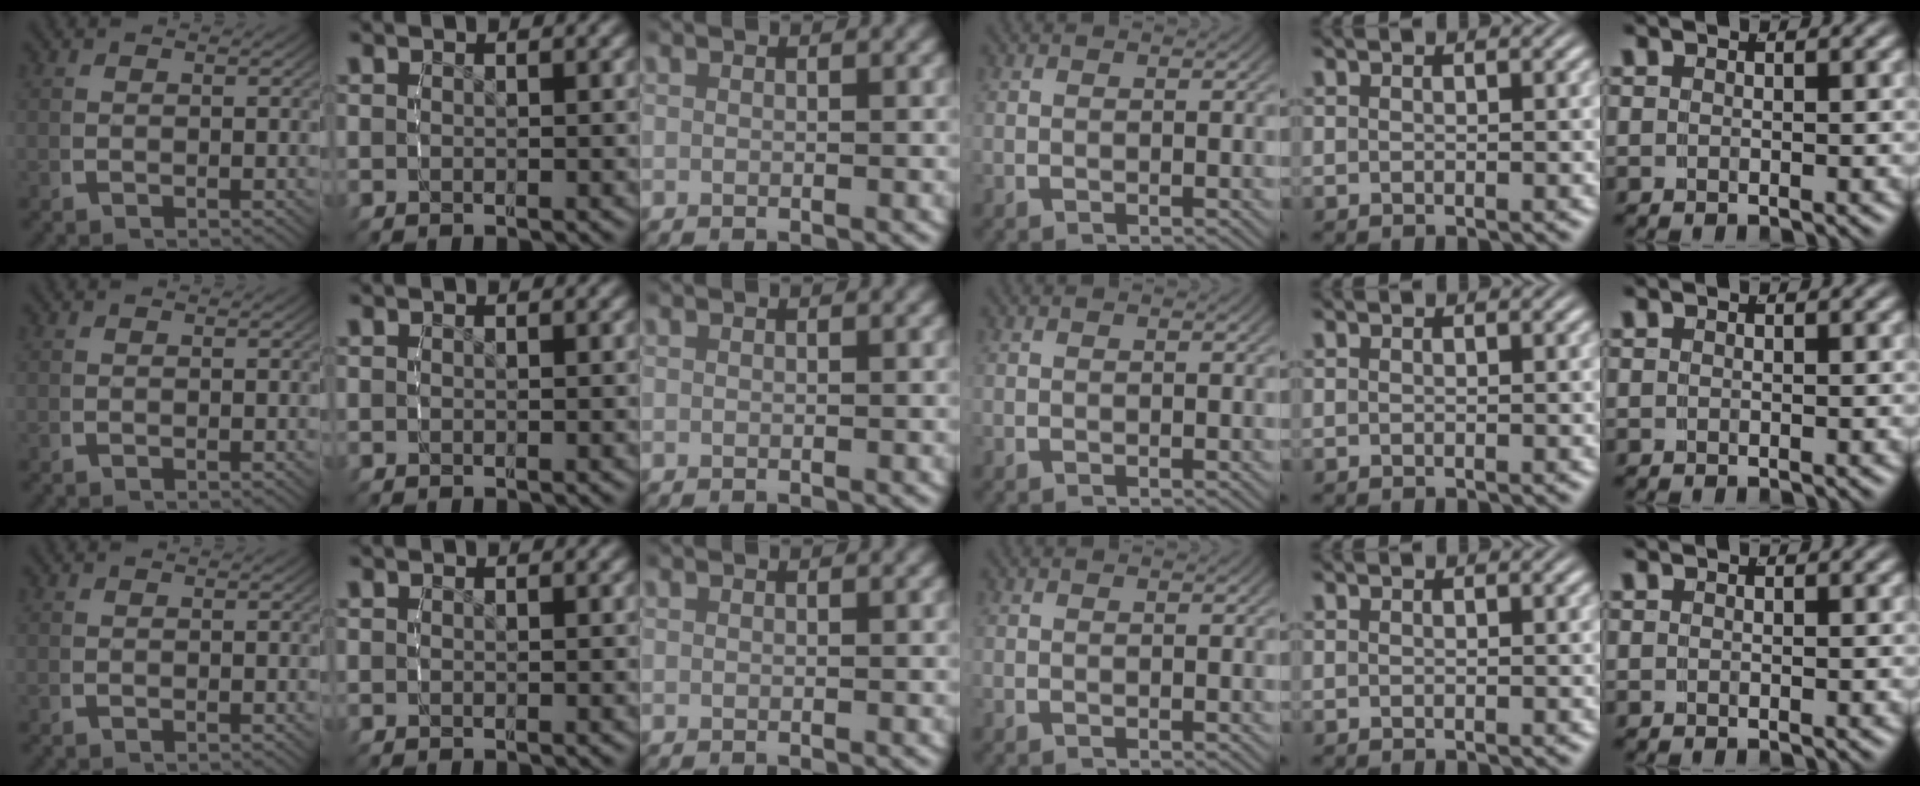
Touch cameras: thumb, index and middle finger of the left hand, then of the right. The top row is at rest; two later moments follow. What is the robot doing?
{"motion": "reach", "object": "paper towel"}